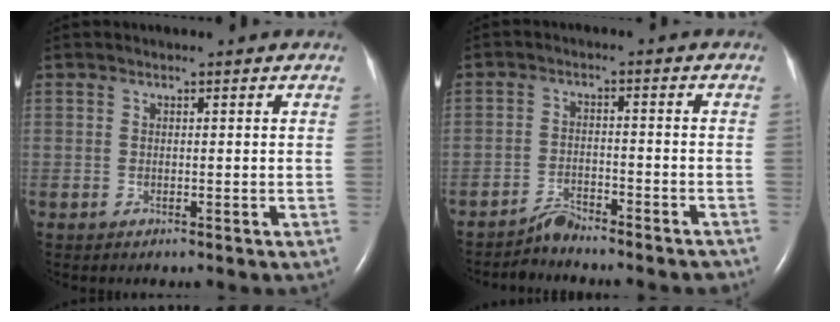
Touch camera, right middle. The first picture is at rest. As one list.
[{"total": 4.4, "force": [-4.3, 0.6, 0.6], "torque": [-0.006, -0.007, -0.070]}]